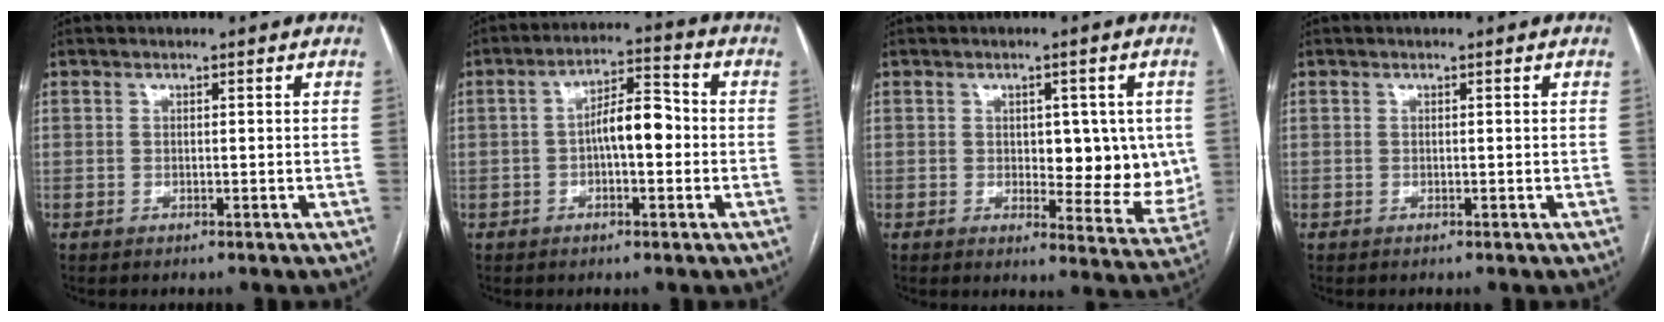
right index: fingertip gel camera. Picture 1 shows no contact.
{"total": 6.9, "force": [-0.7, 2.4, 6.5], "torque": [-0.109, 0.027, -0.014]}
{"total": 9.7, "force": [0.7, 4.7, 8.4], "torque": [-0.092, 0.000, 0.019]}
{"total": 0.0}